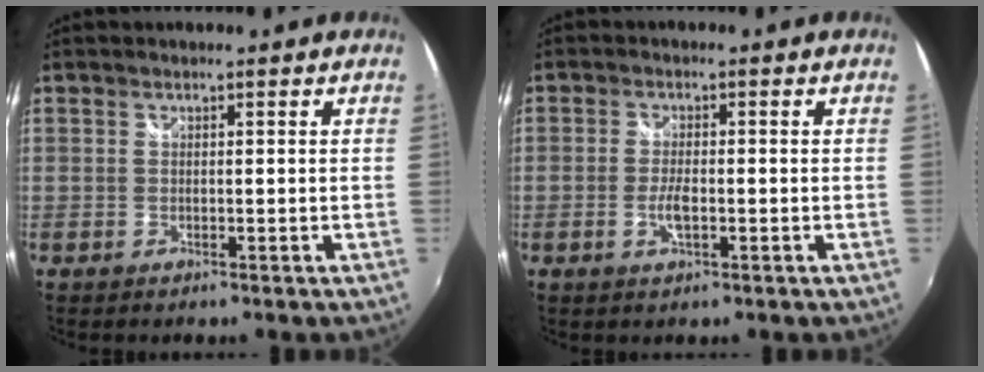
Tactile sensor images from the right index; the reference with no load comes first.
{"total": 3.3, "force": [-1.0, 1.1, 3.0], "torque": [-0.063, -0.004, -0.020]}